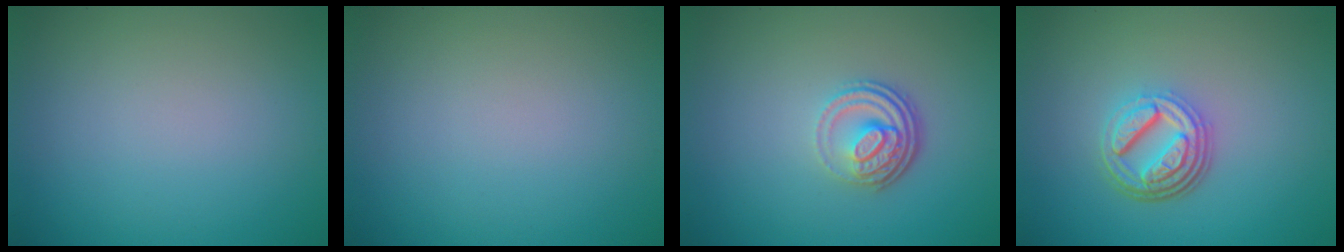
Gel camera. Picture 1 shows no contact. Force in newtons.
{"total": 0.0}
{"total": 3.8, "press": 2.7, "slide": 2.7}
{"total": 4.7, "press": 3.5, "slide": 3.2}